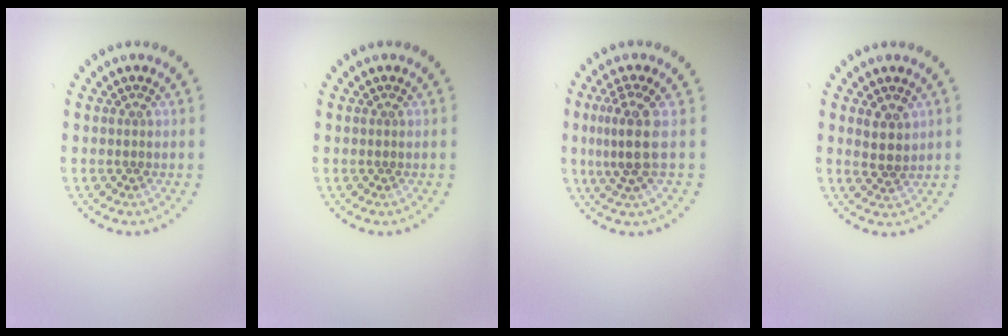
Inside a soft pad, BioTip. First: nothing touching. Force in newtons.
{"total": 0.0}
{"total": 3.3, "press": 2.7, "slide": 1.9}
{"total": 2.3, "press": 2.0, "slide": 1.2}